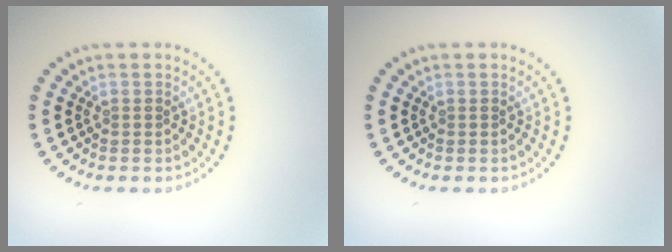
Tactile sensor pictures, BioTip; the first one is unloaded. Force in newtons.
{"total": 0.0}